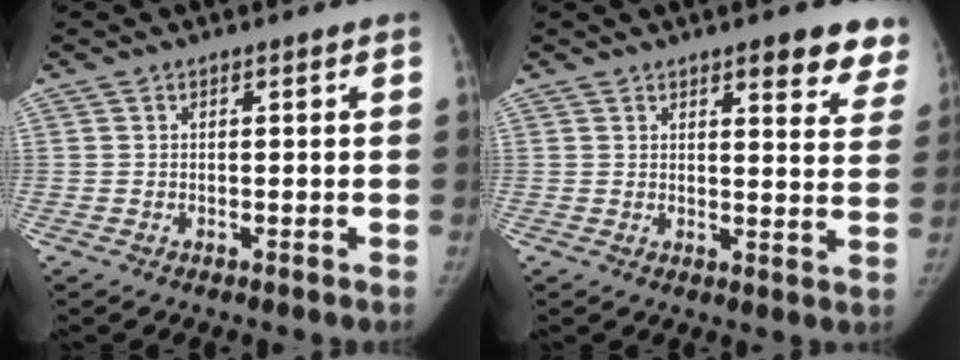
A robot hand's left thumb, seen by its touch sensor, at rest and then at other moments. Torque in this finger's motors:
{"motor_torque": [0.07, 0.00, 0.88, -0.46, 0.02]}